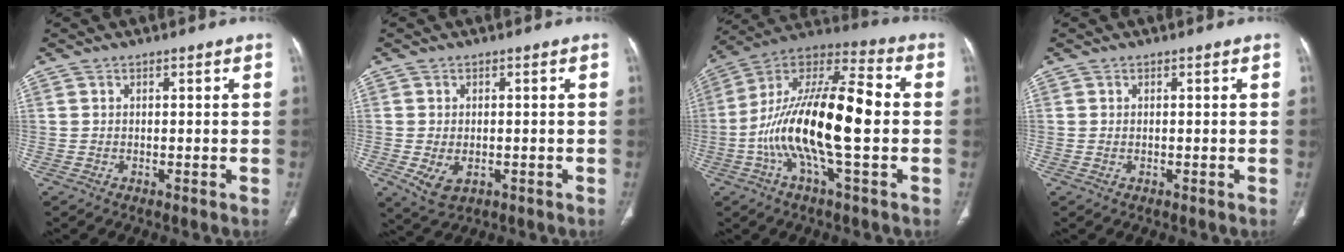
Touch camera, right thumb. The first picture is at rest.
{"total": 4.8, "force": [-1.2, 3.1, 3.5], "torque": [-0.064, -0.003, -0.007]}
{"total": 21.7, "force": [-2.5, 6.1, 20.6], "torque": [-0.395, 0.031, -0.051]}
{"total": 0.0}